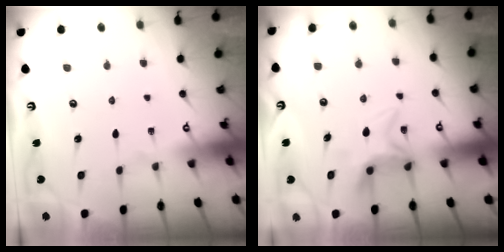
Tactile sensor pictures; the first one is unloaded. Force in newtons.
{"total": 5.5, "press": 5.5, "slide": 0.1}